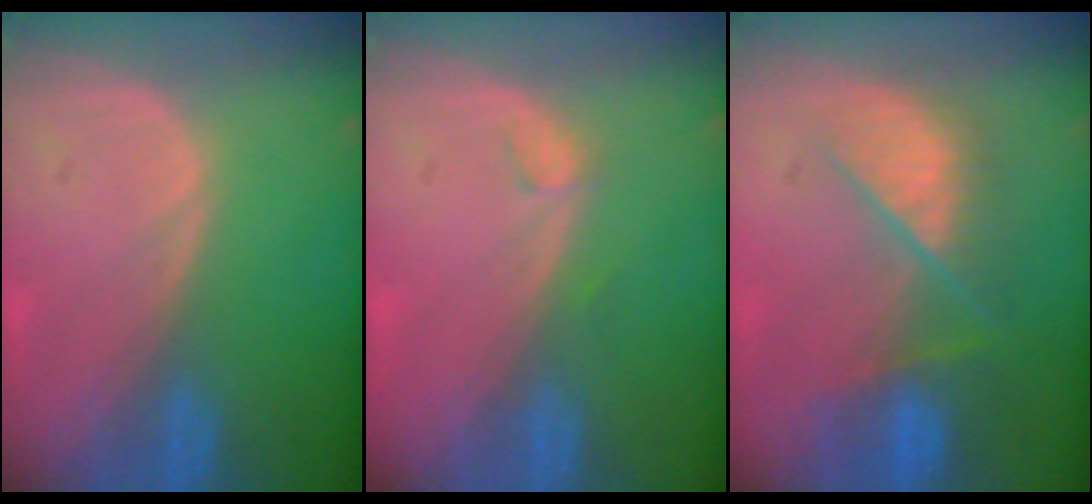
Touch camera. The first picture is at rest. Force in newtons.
{"total": 1.3, "press": 1.1, "slide": 0.5}
{"total": 9.0, "press": 7.7, "slide": 4.6}